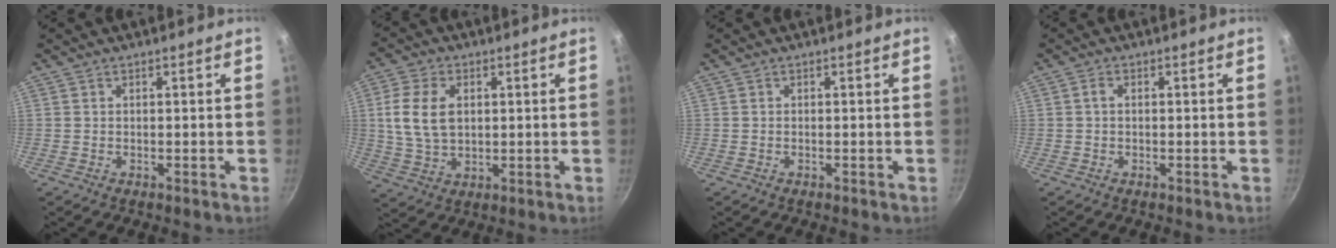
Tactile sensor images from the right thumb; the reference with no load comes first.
{"total": 10.1, "force": [1.8, 6.6, 7.4], "torque": [-0.144, -0.001, 0.040]}
{"total": 0.0}
{"total": 1.1, "force": [0.1, 0.7, 0.9], "torque": [-0.014, 0.003, -0.001]}